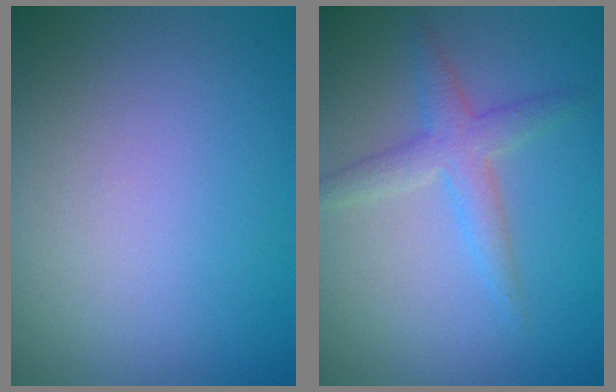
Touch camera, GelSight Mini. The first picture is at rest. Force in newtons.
{"total": 2.9, "press": 2.9, "slide": 0.3}